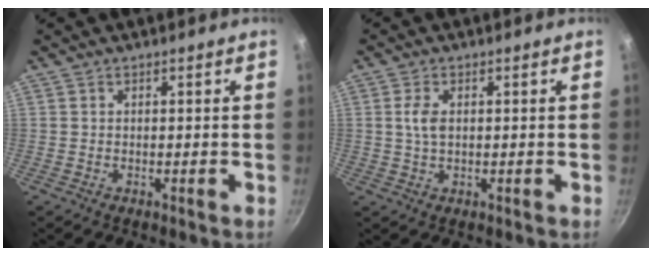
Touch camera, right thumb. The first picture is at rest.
{"total": 3.3, "force": [0.5, 1.8, 2.7], "torque": [-0.055, 0.003, 0.009]}